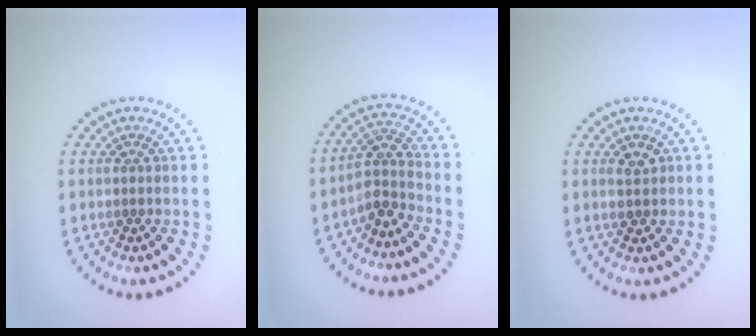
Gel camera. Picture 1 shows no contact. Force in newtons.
{"total": 2.7, "press": 2.0, "slide": 1.8}
{"total": 1.5, "press": 1.5, "slide": 0.2}